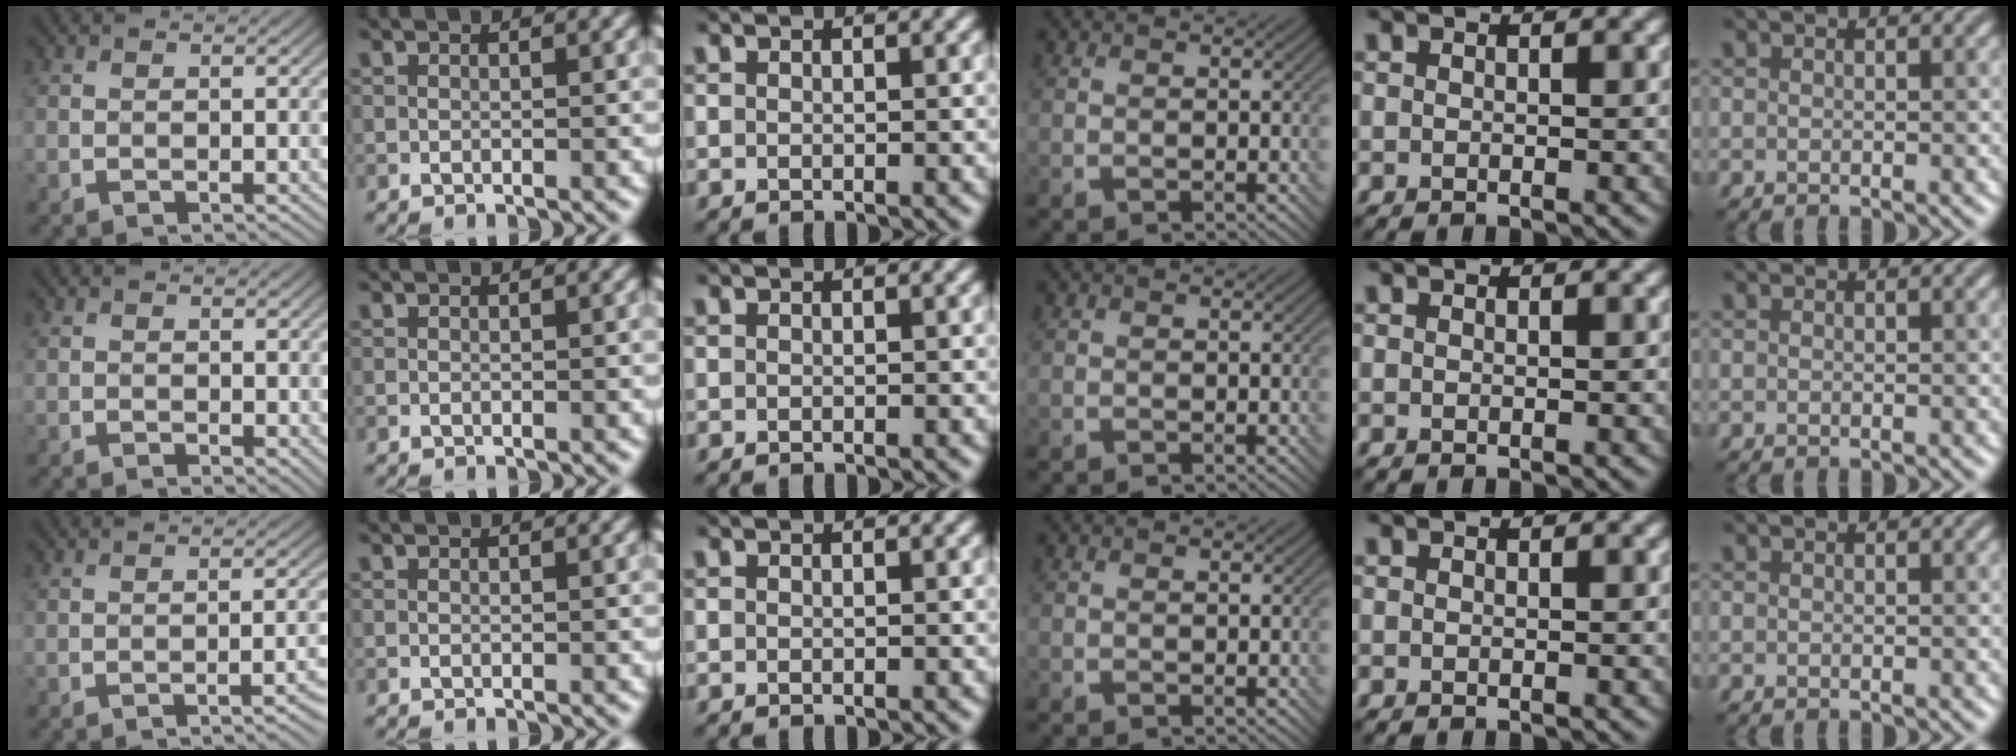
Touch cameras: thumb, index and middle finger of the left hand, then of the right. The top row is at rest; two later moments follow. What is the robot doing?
{"motion": "screw", "object": "bottle cap"}